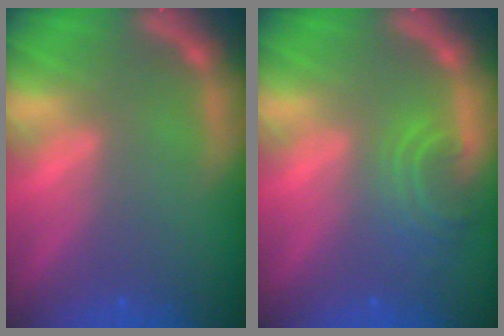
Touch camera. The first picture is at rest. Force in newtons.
{"total": 3.5}